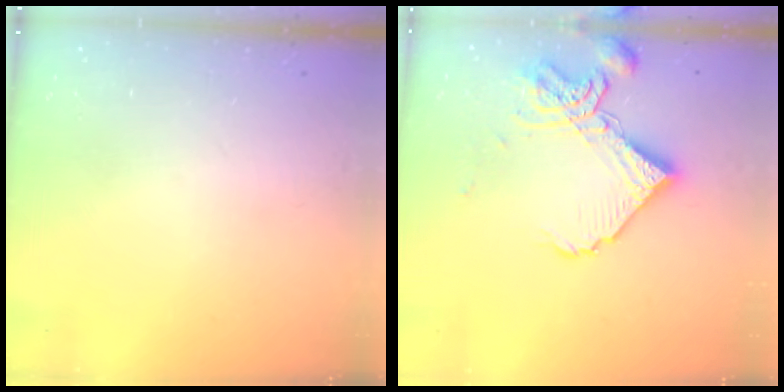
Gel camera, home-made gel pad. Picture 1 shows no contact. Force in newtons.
{"total": 13.7, "press": 13.6, "slide": 1.7}